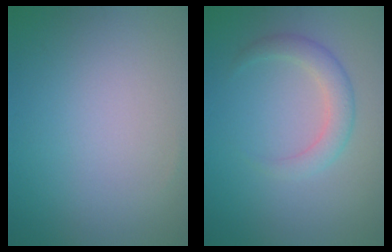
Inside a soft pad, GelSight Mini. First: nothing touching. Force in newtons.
{"total": 2.5, "press": 2.5, "slide": 0.2}